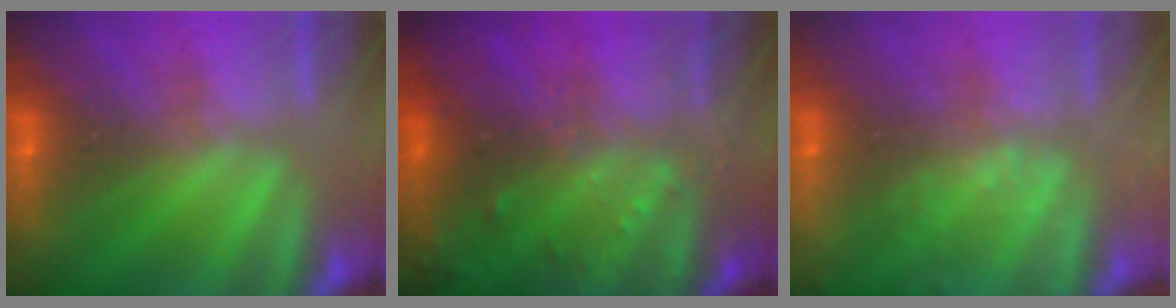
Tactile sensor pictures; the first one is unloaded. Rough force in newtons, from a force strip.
{"total": 9.4}
{"total": 2.4}